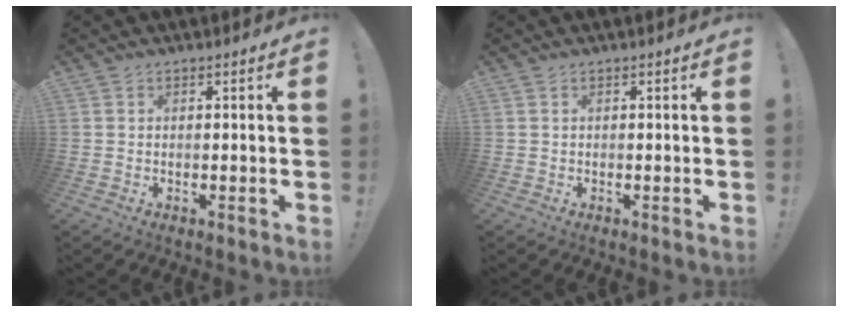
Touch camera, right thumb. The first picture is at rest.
{"total": 0.0}